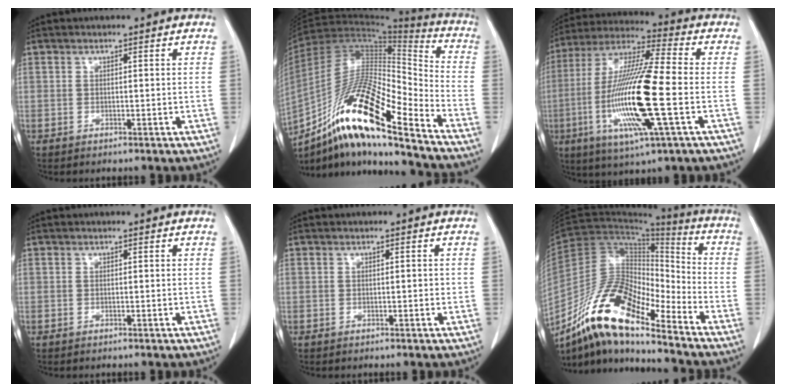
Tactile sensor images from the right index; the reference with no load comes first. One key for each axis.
{"total": 20.3, "fx": -13.1, "fy": 2.7, "fz": 15.3, "tx": -0.286, "ty": -0.011, "tz": -0.235}
{"total": 19.0, "fx": -4.1, "fy": 1.3, "fz": 18.5, "tx": -0.384, "ty": -0.016, "tz": -0.079}
{"total": 0.0}
{"total": 0.9, "fx": 0.1, "fy": 0.5, "fz": 0.8, "tx": -0.010, "ty": 0.002, "tz": 0.002}
{"total": 16.0, "fx": -11.8, "fy": 4.1, "fz": 10.1, "tx": -0.184, "ty": 0.024, "tz": -0.213}